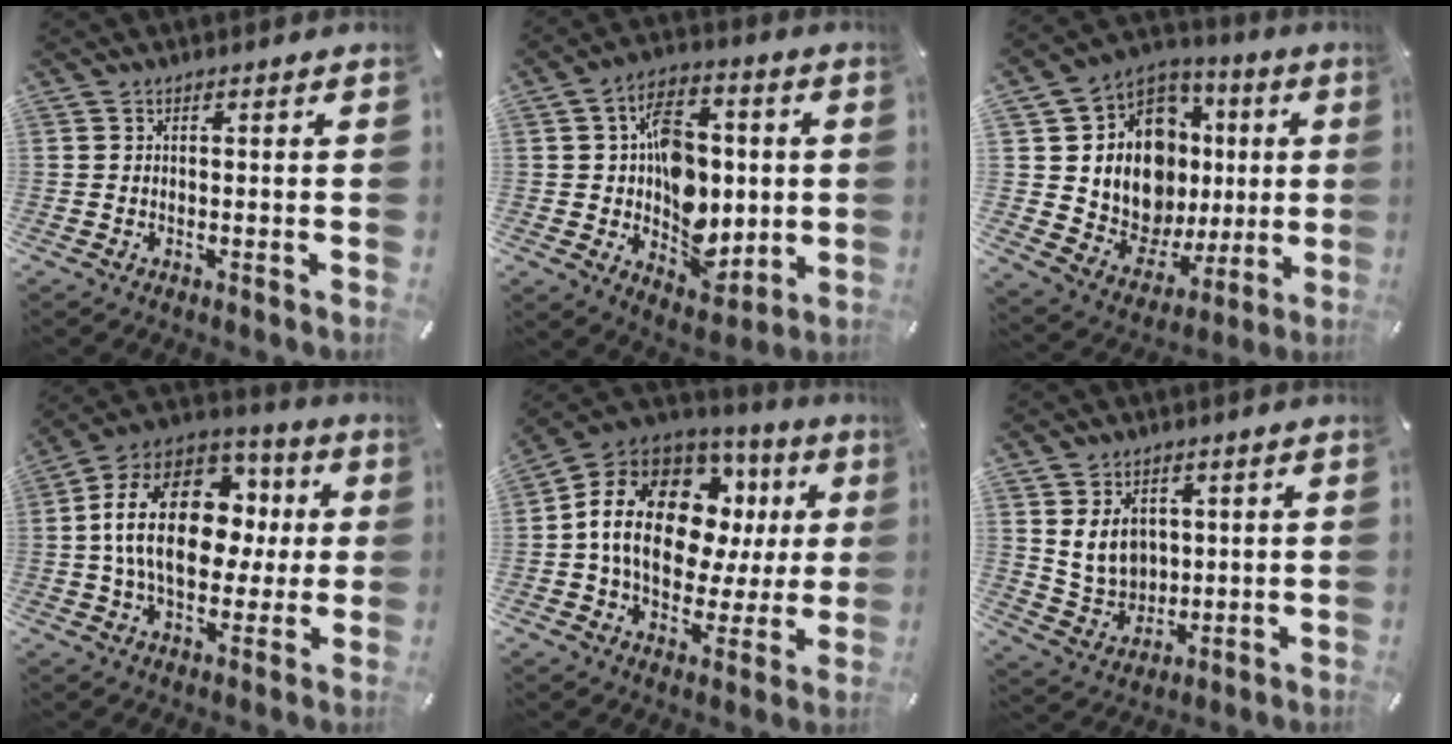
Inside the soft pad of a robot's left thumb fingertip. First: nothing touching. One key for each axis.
{"total": 14.3, "fx": 0.2, "fy": 11.2, "fz": 8.9, "tx": -0.112, "ty": 0.007, "tz": 0.018}
{"total": 14.5, "fx": 1.6, "fy": 12.2, "fz": 7.6, "tx": -0.144, "ty": -0.036, "tz": 0.041}
{"total": 21.8, "fx": 2.8, "fy": 15.3, "fz": 15.3, "tx": -0.285, "ty": 0.009, "tz": 0.050}
{"total": 19.1, "fx": 4.0, "fy": 13.9, "fz": 12.6, "tx": -0.226, "ty": -0.014, "tz": 0.070}
{"total": 8.3, "fx": 2.8, "fy": 7.3, "fz": 2.9, "tx": -0.070, "ty": -0.014, "tz": 0.054}